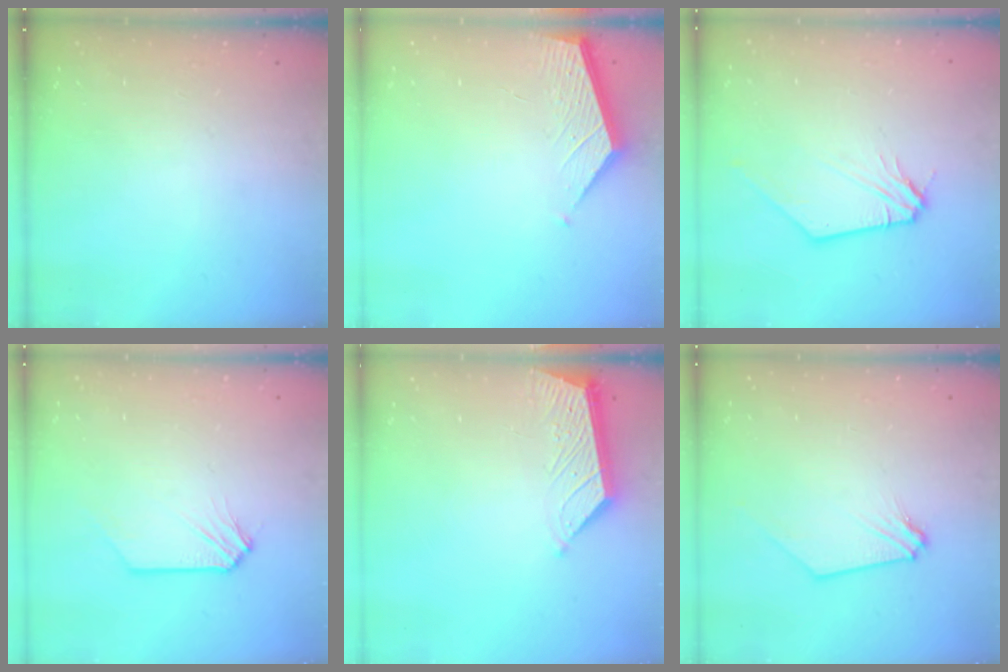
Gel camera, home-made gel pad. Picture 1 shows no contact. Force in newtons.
{"total": 2.6, "press": 2.6, "slide": 0.3}
{"total": 2.4, "press": 2.3, "slide": 0.4}
{"total": 0.0}
{"total": 5.2, "press": 5.2, "slide": 0.2}
{"total": 0.0}